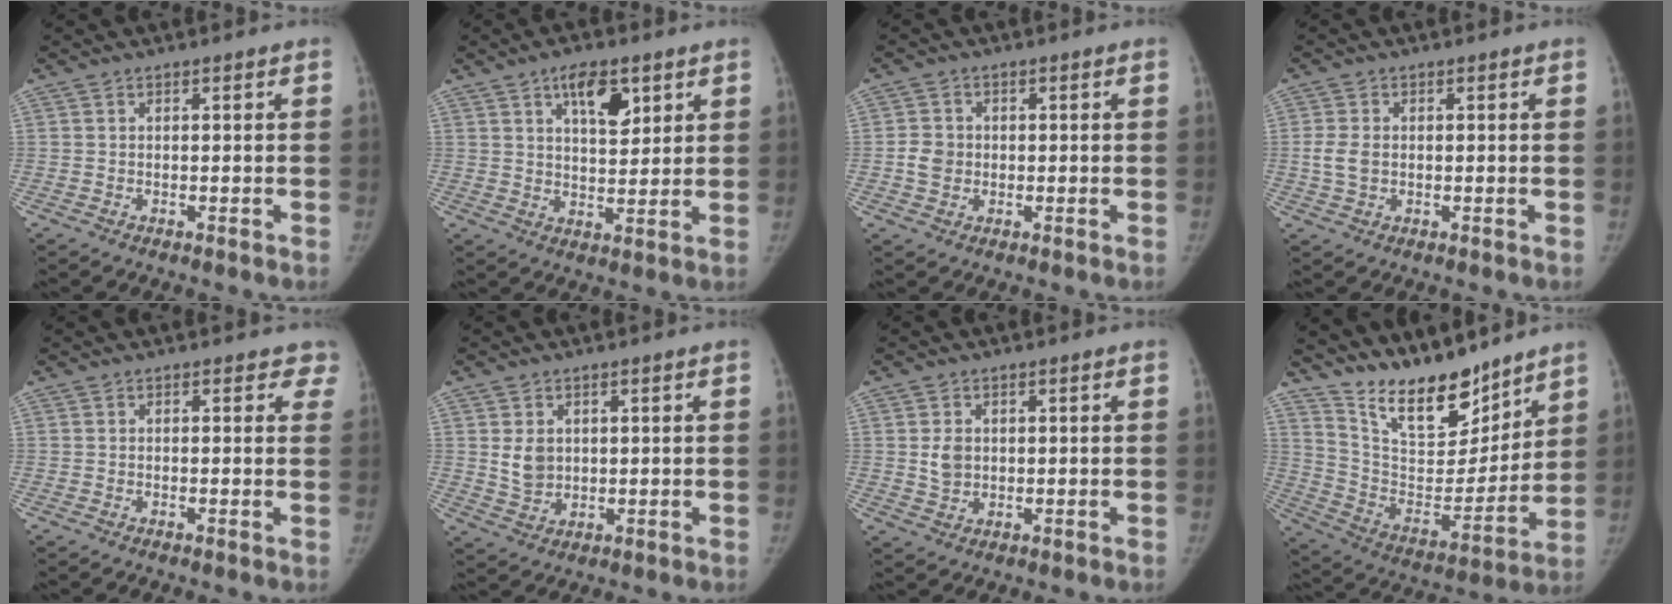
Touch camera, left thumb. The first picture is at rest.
{"total": 8.1, "force": [4.2, 3.9, 5.8], "torque": [-0.061, -0.029, 0.066]}
{"total": 3.6, "force": [-0.4, 3.3, 1.4], "torque": [-0.011, 0.001, -0.007]}
{"total": 3.5, "force": [-0.1, 2.6, 2.4], "torque": [-0.047, -0.003, 0.000]}
{"total": 3.0, "force": [2.5, 1.7, 0.6], "torque": [0.031, -0.009, 0.007]}
{"total": 4.7, "force": [1.1, 3.8, 2.6], "torque": [-0.025, -0.019, 0.030]}
{"total": 3.4, "force": [0.4, 2.8, 1.9], "torque": [-0.018, -0.010, 0.014]}
{"total": 18.8, "force": [15.5, 6.9, 8.2], "torque": [-0.086, -0.106, 0.274]}